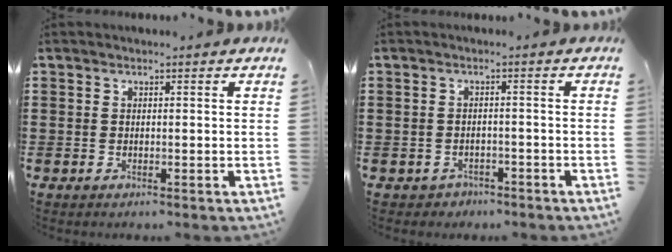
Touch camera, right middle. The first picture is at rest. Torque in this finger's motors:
{"motor_torque": [-0.34, 0.19, -0.02, -0.01]}